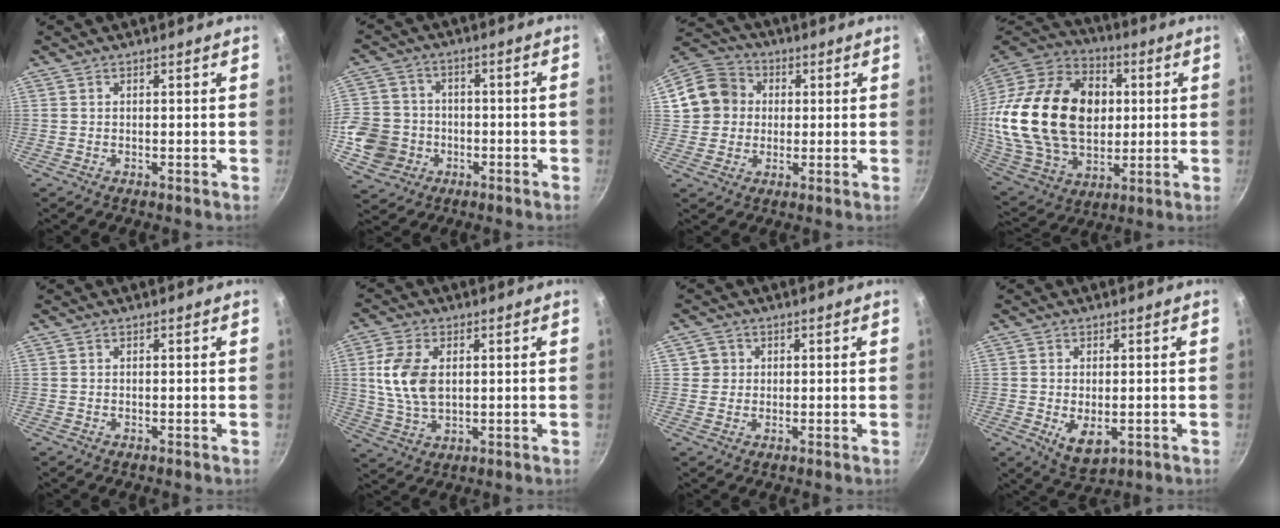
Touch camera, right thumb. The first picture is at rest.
{"total": 12.4, "force": [-3.7, 10.9, 4.6], "torque": [-0.082, 0.036, -0.070]}
{"total": 11.4, "force": [1.6, 10.5, 4.1], "torque": [-0.045, 0.025, 0.017]}
{"total": 32.3, "force": [3.5, 22.2, 23.2], "torque": [-0.419, 0.011, 0.066]}
{"total": 0.0}
{"total": 10.0, "force": [1.6, 6.1, 7.8], "torque": [-0.149, -0.008, 0.032]}
{"total": 2.8, "force": [0.5, 2.8, 0.4], "torque": [0.012, 0.008, 0.004]}
{"total": 6.0, "force": [-1.2, 3.4, 4.8], "torque": [-0.076, -0.015, -0.008]}